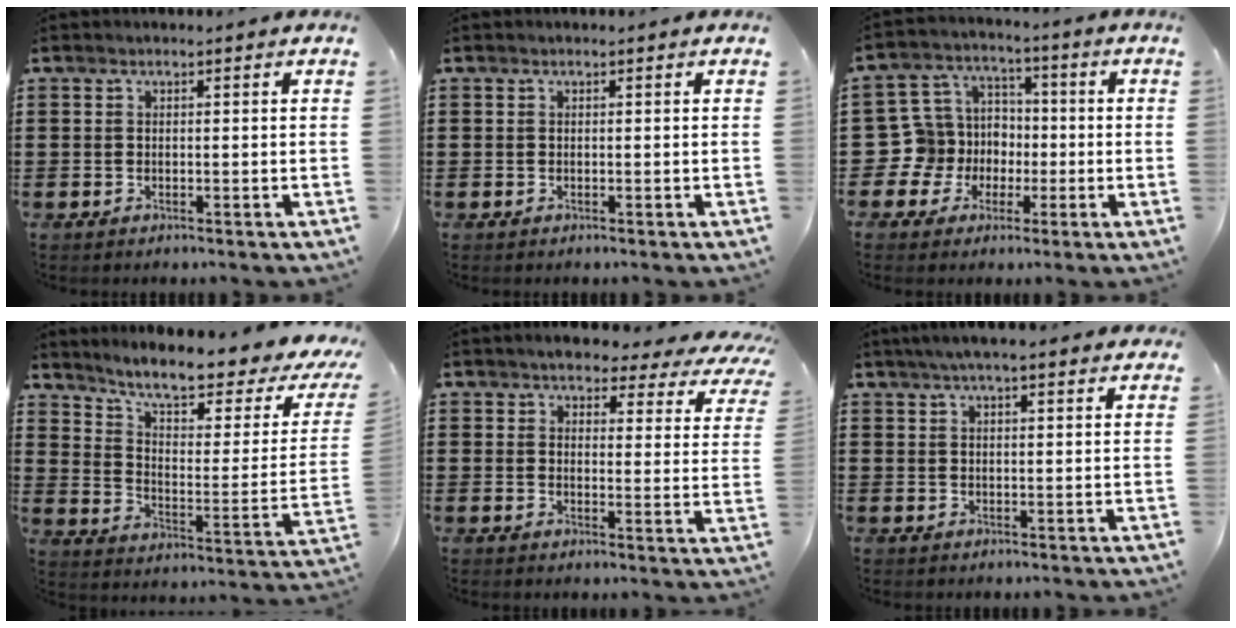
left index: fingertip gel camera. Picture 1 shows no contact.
{"total": 0.0}
{"total": 9.7, "force": [-1.8, 9.3, 2.2], "torque": [-0.111, 0.006, -0.035]}
{"total": 8.6, "force": [7.1, 0.8, 4.7], "torque": [-0.105, -0.055, 0.117]}
{"total": 4.4, "force": [4.1, 0.8, 1.5], "torque": [-0.041, -0.023, 0.067]}
{"total": 4.0, "force": [3.2, 0.8, 2.4], "torque": [-0.054, 0.005, 0.056]}